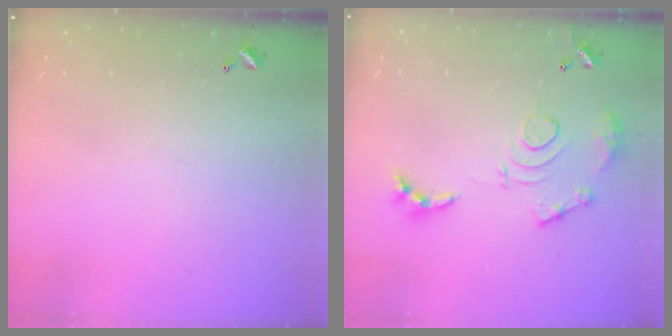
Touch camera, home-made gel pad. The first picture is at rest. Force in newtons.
{"total": 12.5, "press": 12.5, "slide": 0.9}